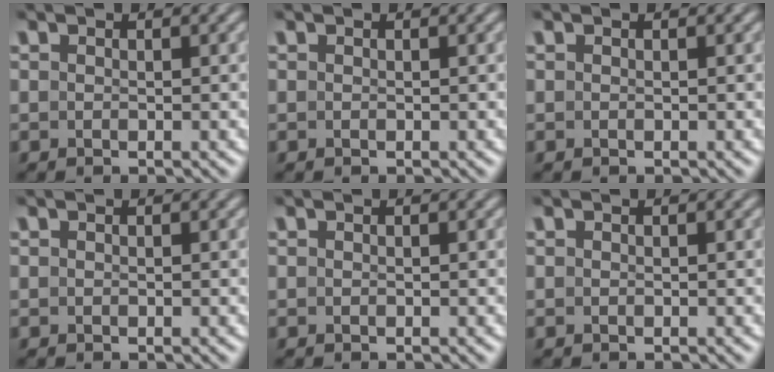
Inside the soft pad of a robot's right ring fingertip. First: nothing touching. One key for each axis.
{"total": 0.0}
{"total": 0.0}
{"total": 0.0}
{"total": 0.0}
{"total": 0.0}